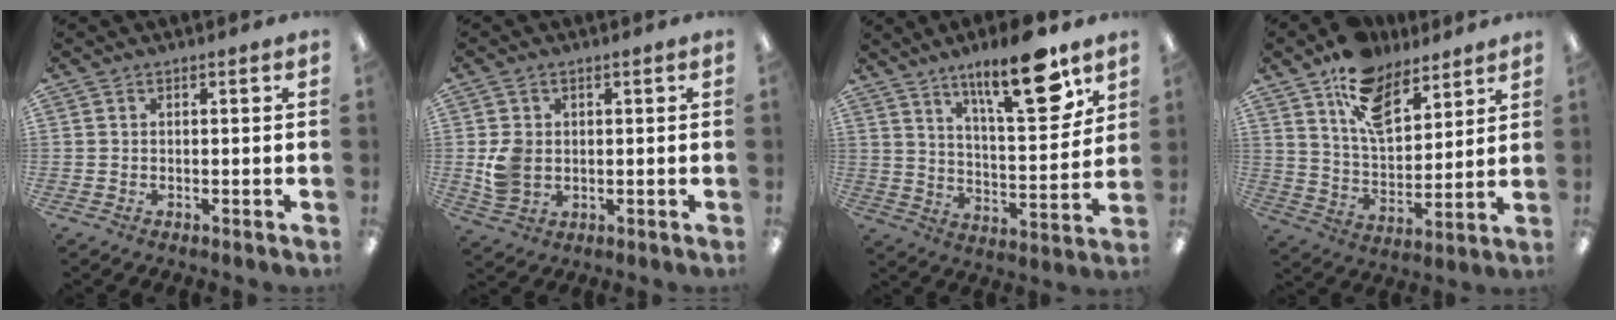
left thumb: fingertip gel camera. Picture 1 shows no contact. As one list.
[{"total": 6.3, "force": [0.6, 4.9, 3.9], "torque": [-0.079, 0.005, 0.013]}, {"total": 17.8, "force": [12.1, 4.7, 12.2], "torque": [-0.181, -0.070, 0.189]}, {"total": 14.0, "force": [9.8, 7.3, 6.8], "torque": [-0.124, -0.044, 0.183]}]